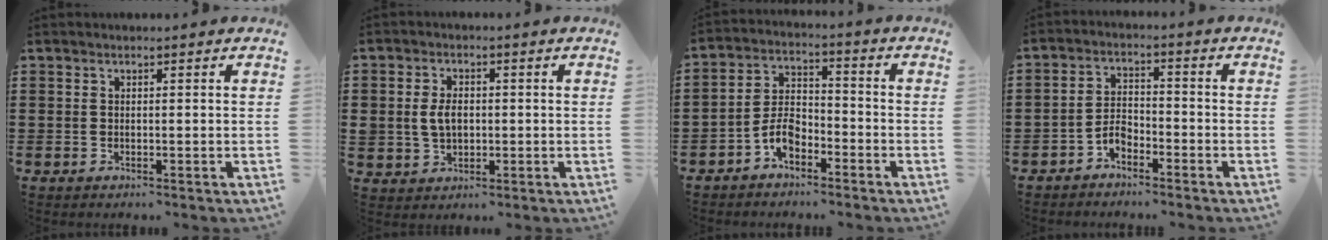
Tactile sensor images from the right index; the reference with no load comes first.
{"total": 3.9, "force": [0.1, 2.9, 2.7], "torque": [-0.064, 0.008, -0.003]}
{"total": 5.7, "force": [-3.2, 3.2, 3.5], "torque": [-0.081, 0.009, -0.065]}
{"total": 3.4, "force": [-2.4, 1.8, 1.6], "torque": [-0.041, 0.006, -0.051]}